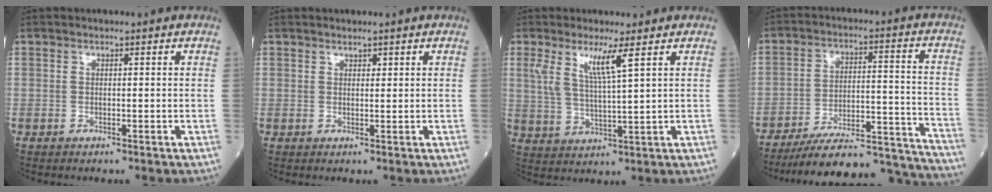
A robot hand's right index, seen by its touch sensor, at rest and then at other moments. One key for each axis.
{"total": 0.8, "fx": 0.6, "fy": 0.4, "fz": 0.3, "tx": -0.005, "ty": 0.001, "tz": 0.010}
{"total": 5.8, "fx": 2.9, "fy": -0.2, "fz": 5.0, "tx": -0.105, "ty": -0.004, "tz": 0.061}
{"total": 24.2, "fx": -22.9, "fy": 2.6, "fz": 7.2, "tx": -0.072, "ty": 0.025, "tz": -0.328}